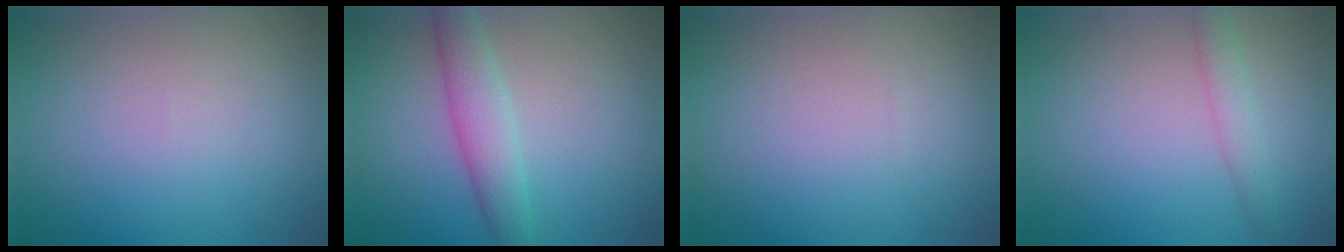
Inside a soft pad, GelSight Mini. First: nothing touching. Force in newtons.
{"total": 3.5, "press": 3.5, "slide": 0.1}
{"total": 0.0}
{"total": 1.8, "press": 1.8, "slide": 0.1}